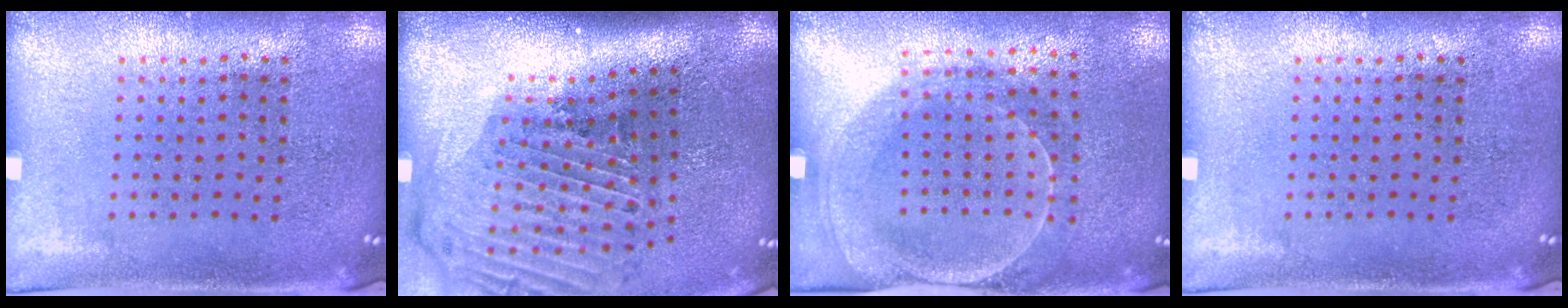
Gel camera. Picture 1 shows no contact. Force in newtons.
{"total": 3.0, "press": 2.1, "slide": 2.2}
{"total": 1.7, "press": 1.7, "slide": 0.3}
{"total": 0.0}